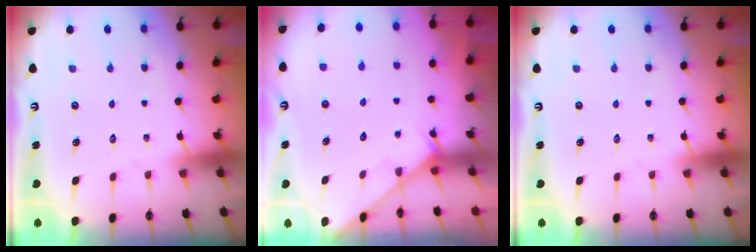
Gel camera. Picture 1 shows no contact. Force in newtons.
{"total": 2.1, "press": 2.1, "slide": 0.1}
{"total": 0.0}